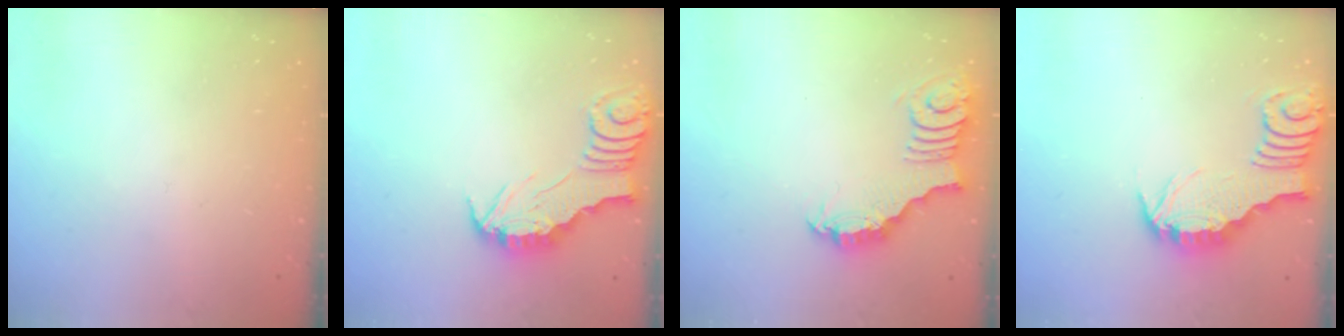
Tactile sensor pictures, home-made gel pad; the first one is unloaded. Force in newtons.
{"total": 2.7, "press": 2.7, "slide": 0.2}
{"total": 3.2, "press": 3.2, "slide": 0.1}
{"total": 3.4, "press": 3.4, "slide": 0.4}